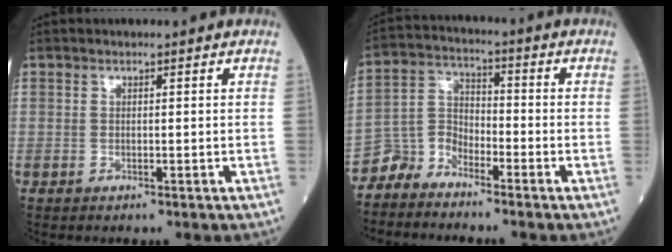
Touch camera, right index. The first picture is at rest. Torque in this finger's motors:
{"motor_torque": [-0.07, 0.03, -0.03, -0.02]}